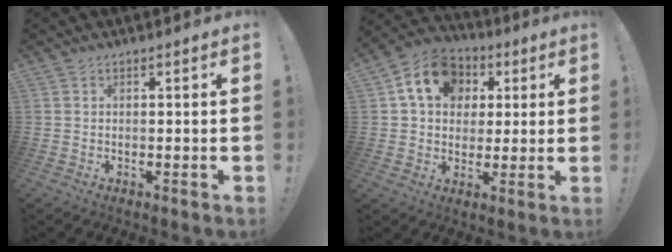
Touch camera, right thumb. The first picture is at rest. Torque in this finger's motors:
{"motor_torque": [0.45, 1.05, 1.07, -0.02, 0.13]}